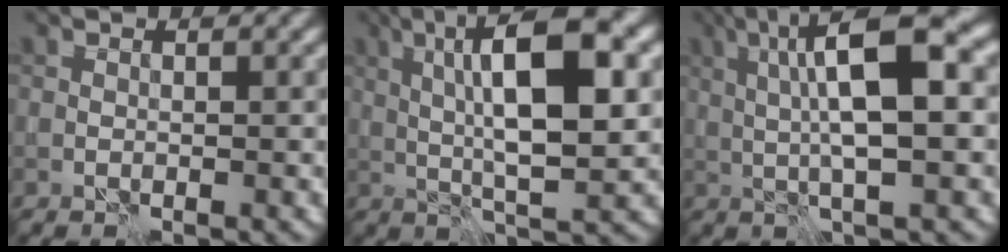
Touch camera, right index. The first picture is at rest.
{"total": 11.5, "force": [2.0, 3.1, 10.9], "torque": [-0.174, 0.015, 0.028]}
{"total": 10.2, "force": [1.9, 2.5, 9.7], "torque": [-0.157, 0.018, 0.027]}